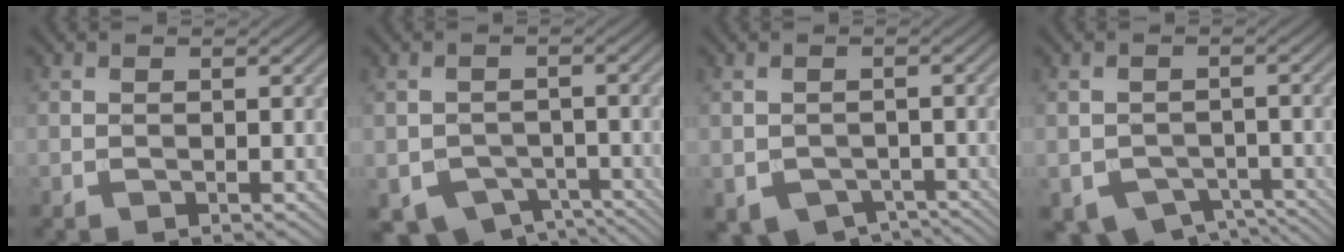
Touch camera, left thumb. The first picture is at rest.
{"total": 6.0, "force": [-3.8, 3.9, 2.4], "torque": [-0.040, -0.020, -0.059]}
{"total": 4.3, "force": [-2.5, 2.9, 1.8], "torque": [-0.033, -0.020, -0.035]}
{"total": 5.6, "force": [-3.6, 3.5, 2.4], "torque": [-0.038, -0.021, -0.053]}